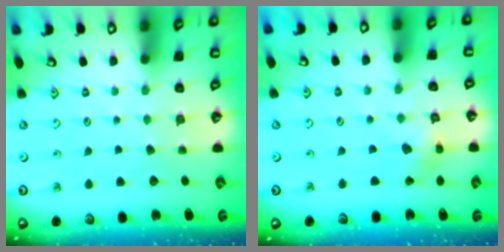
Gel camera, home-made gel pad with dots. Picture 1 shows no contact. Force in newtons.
{"total": 2.9, "press": 2.9, "slide": 0.2}